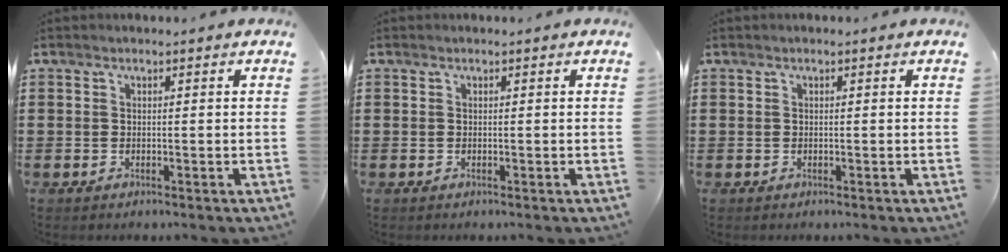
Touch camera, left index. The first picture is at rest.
{"total": 0.0}
{"total": 0.0}